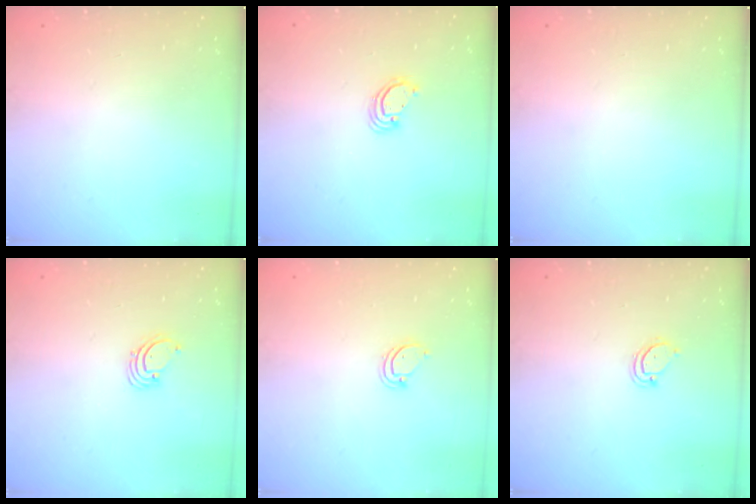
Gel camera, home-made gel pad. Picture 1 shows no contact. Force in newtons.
{"total": 3.6, "press": 3.6, "slide": 0.2}
{"total": 0.0}
{"total": 1.6, "press": 1.6, "slide": 0.1}
{"total": 3.6, "press": 3.6, "slide": 0.2}
{"total": 3.4, "press": 3.3, "slide": 0.5}